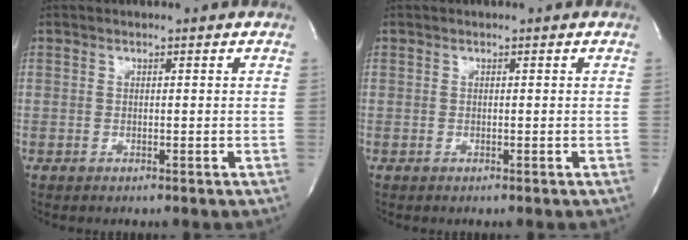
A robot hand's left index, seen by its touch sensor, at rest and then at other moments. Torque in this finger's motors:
{"motor_torque": [-0.08, 0.08, 0.00, 0.00]}